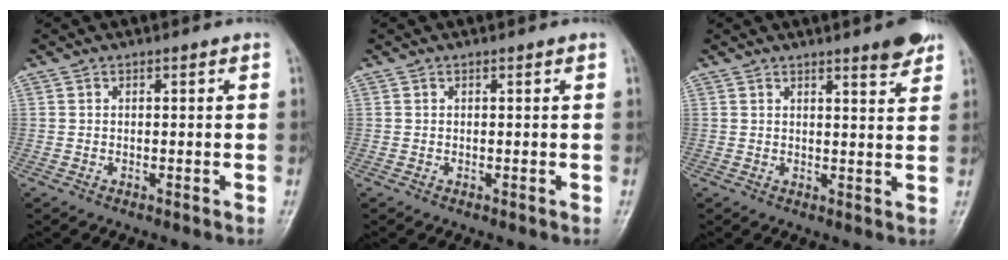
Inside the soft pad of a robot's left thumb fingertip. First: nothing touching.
{"total": 0.0}
{"total": 4.5, "force": [3.3, 0.6, 3.0], "torque": [-0.031, -0.023, 0.042]}